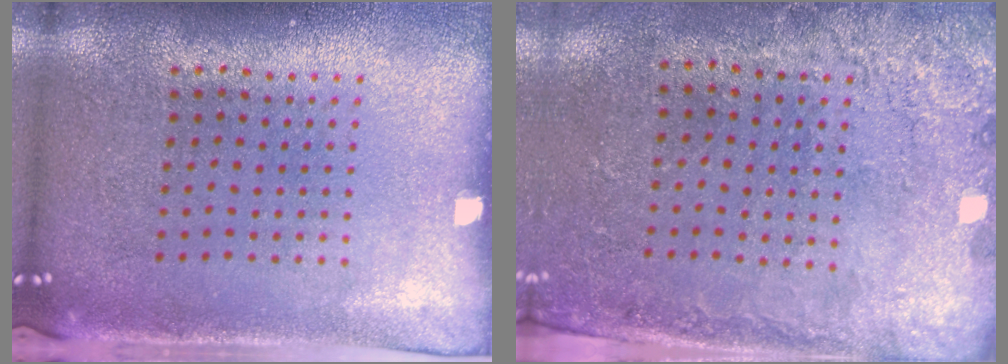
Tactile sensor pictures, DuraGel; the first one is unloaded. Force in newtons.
{"total": 2.7, "press": 2.2, "slide": 1.5}